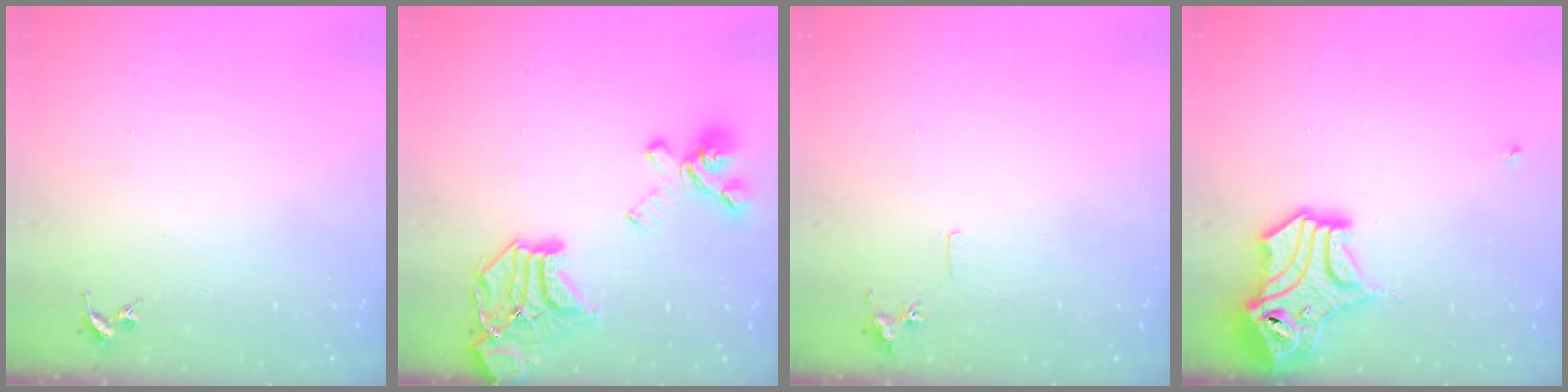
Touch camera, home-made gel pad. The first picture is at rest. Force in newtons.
{"total": 20.3, "press": 20.2, "slide": 2.2}
{"total": 5.6, "press": 5.6, "slide": 0.7}
{"total": 14.1, "press": 14.0, "slide": 1.9}